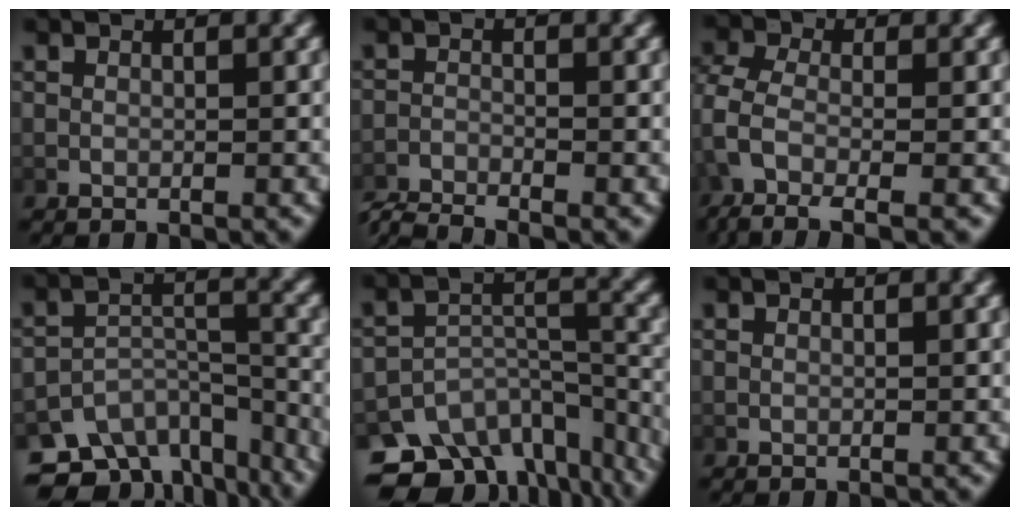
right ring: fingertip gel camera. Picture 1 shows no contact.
{"total": 3.1, "force": [-3.0, 0.6, 0.4], "torque": [-0.008, -0.010, -0.054]}
{"total": 5.7, "force": [-1.9, 3.2, 4.3], "torque": [-0.108, -0.028, -0.014]}
{"total": 10.8, "force": [-7.5, 6.5, 4.4], "torque": [-0.069, -0.031, -0.118]}
{"total": 12.5, "force": [-8.9, 7.2, 5.0], "torque": [-0.076, -0.033, -0.136]}
{"total": 0.7, "force": [0.0, -0.7, -0.2], "torque": [0.009, -0.007, 0.007]}